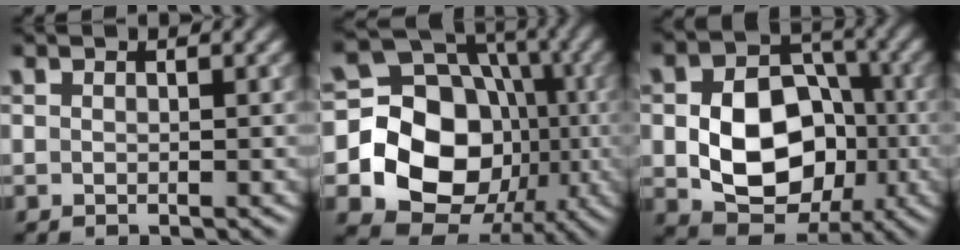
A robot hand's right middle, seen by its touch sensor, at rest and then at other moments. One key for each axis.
{"total": 16.7, "fx": -3.1, "fy": 14.2, "fz": 8.2, "tx": -0.131, "ty": -0.019, "tz": -0.070}
{"total": 10.0, "fx": -1.5, "fy": 7.4, "fz": 6.6, "tx": -0.112, "ty": -0.002, "tz": -0.024}